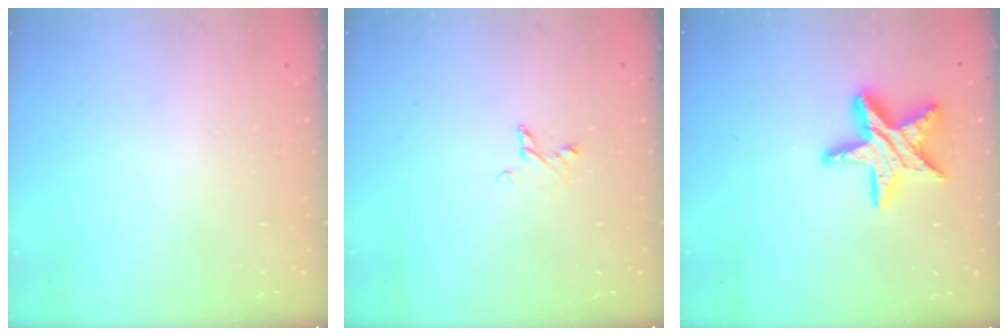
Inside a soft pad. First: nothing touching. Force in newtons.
{"total": 3.5, "press": 3.5, "slide": 0.4}
{"total": 15.6, "press": 15.6, "slide": 1.0}